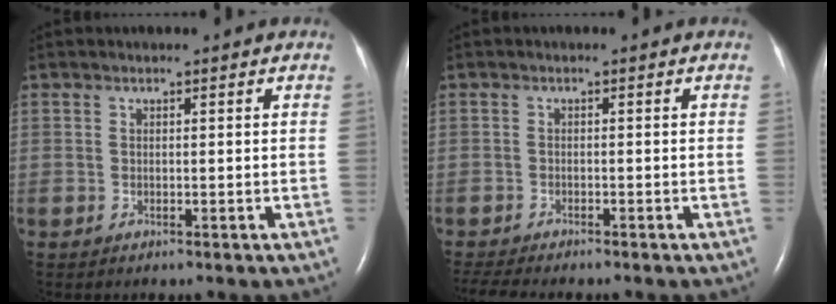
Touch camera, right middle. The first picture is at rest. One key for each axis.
{"total": 5.8, "fx": -5.2, "fy": 0.5, "fz": 2.6, "tx": -0.044, "ty": -0.010, "tz": -0.081}